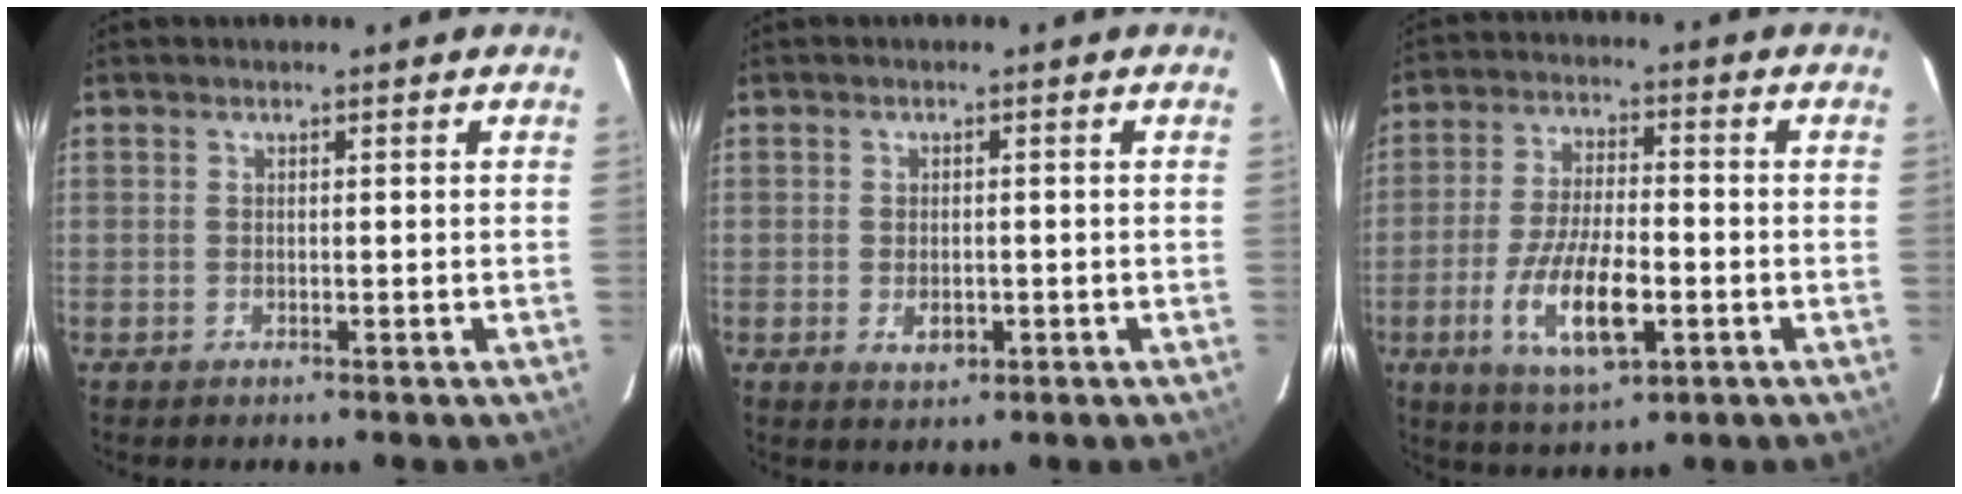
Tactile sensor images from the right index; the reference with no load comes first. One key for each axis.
{"total": 3.2, "fx": -1.0, "fy": 2.0, "fz": 2.3, "tx": -0.043, "ty": -0.007, "tz": -0.013}
{"total": 13.1, "fx": -4.5, "fy": 4.8, "fz": 11.3, "tx": -0.231, "ty": -0.017, "tz": -0.079}